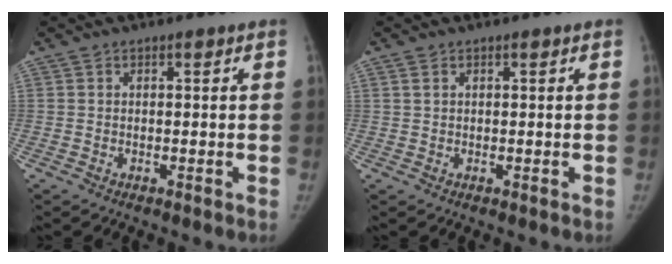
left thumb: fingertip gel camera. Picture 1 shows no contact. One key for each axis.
{"total": 0.8, "fx": 0.5, "fy": 0.4, "fz": 0.5, "tx": -0.011, "ty": 0.003, "tz": 0.010}